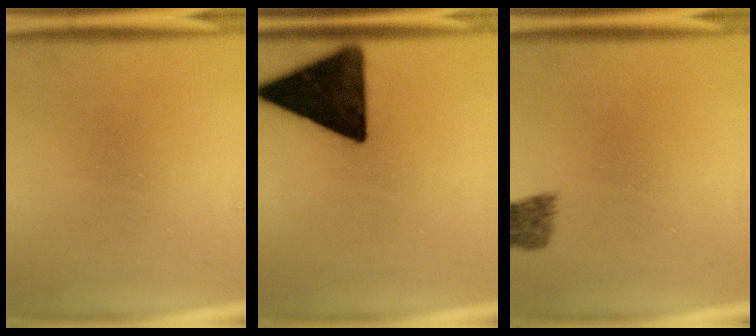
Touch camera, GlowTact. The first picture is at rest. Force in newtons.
{"total": 15.8}
{"total": 1.9}